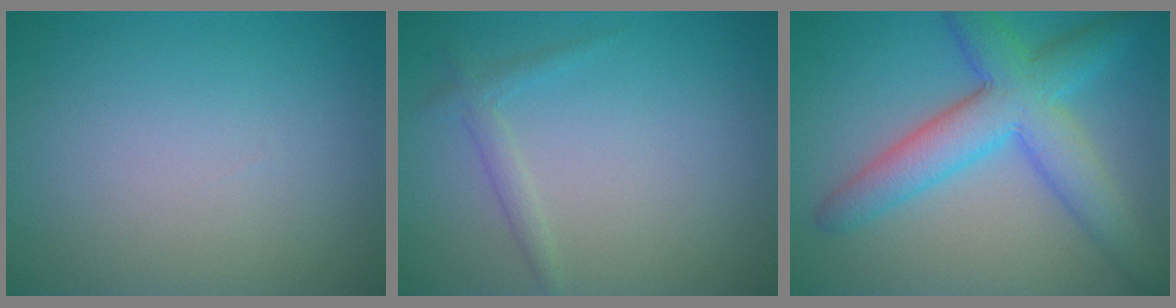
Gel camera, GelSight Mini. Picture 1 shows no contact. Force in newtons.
{"total": 1.4, "press": 1.4, "slide": 0.0}
{"total": 7.0, "press": 7.0, "slide": 0.1}